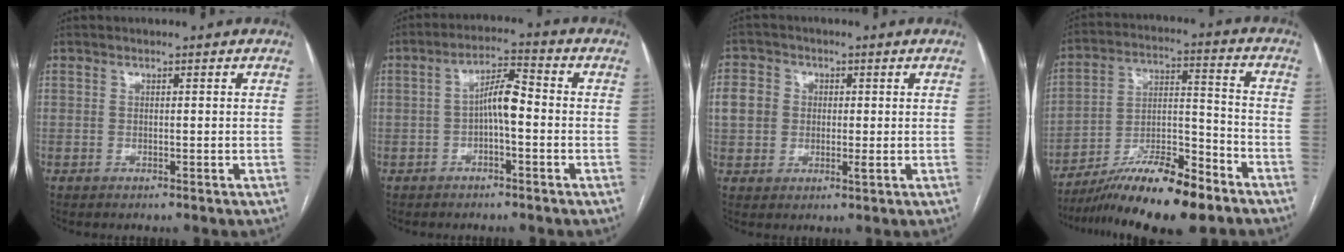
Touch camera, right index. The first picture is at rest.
{"total": 5.5, "force": [-0.8, 1.3, 5.2], "torque": [-0.093, 0.021, -0.016]}
{"total": 5.9, "force": [0.7, 5.1, 2.9], "torque": [-0.060, 0.011, 0.009]}
{"total": 16.4, "force": [-12.2, 2.9, 10.6], "torque": [-0.182, 0.003, -0.208]}